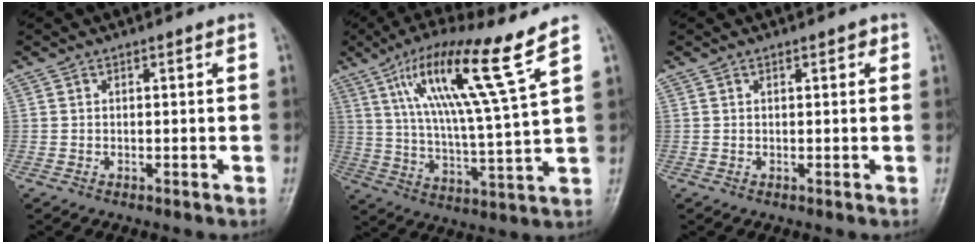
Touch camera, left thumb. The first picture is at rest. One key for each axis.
{"total": 16.4, "fx": 9.1, "fy": 0.1, "fz": 13.6, "tx": -0.240, "ty": -0.040, "tz": 0.163}
{"total": 1.3, "fx": 0.6, "fy": 0.6, "fz": 1.0, "tx": -0.009, "ty": 0.001, "tz": 0.007}